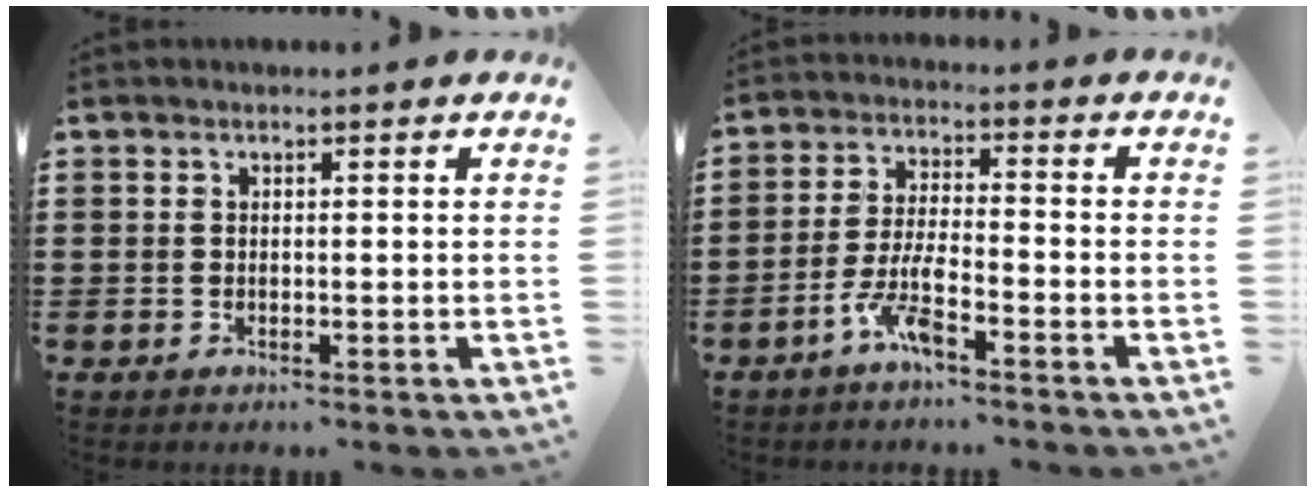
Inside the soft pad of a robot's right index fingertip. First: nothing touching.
{"total": 6.2, "force": [-3.9, 1.0, 4.8], "torque": [-0.113, -0.009, -0.074]}